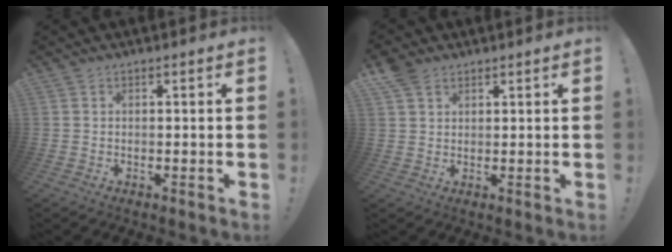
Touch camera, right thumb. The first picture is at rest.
{"total": 4.6, "force": [3.1, 2.8, 2.0], "torque": [-0.032, -0.013, 0.059]}